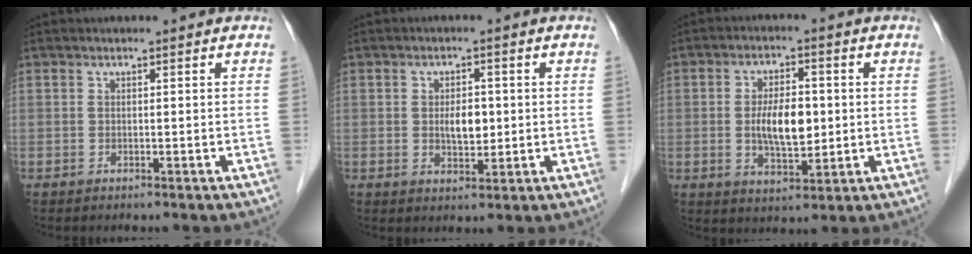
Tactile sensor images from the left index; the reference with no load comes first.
{"total": 3.8, "force": [0.1, 2.0, 3.2], "torque": [-0.054, 0.000, 0.007]}
{"total": 7.4, "force": [-0.1, 3.1, 6.7], "torque": [-0.129, 0.000, 0.001]}